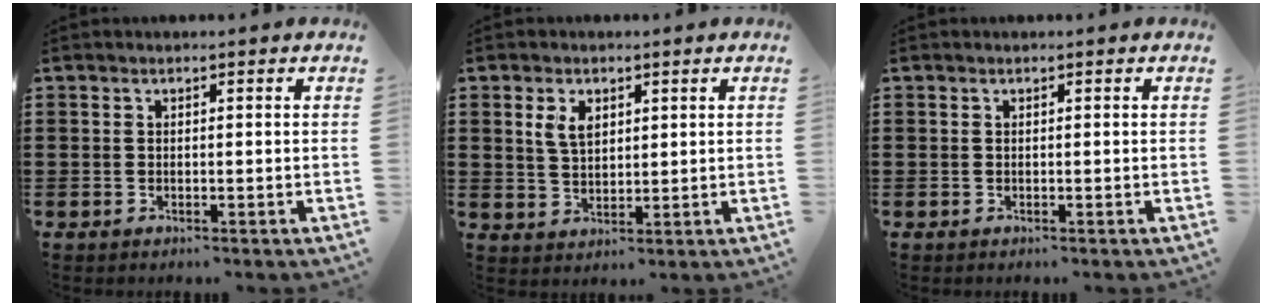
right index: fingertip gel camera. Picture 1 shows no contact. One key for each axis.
{"total": 3.7, "fx": 1.5, "fy": 2.3, "fz": 2.5, "tx": -0.057, "ty": 0.009, "tz": 0.027}
{"total": 0.0}